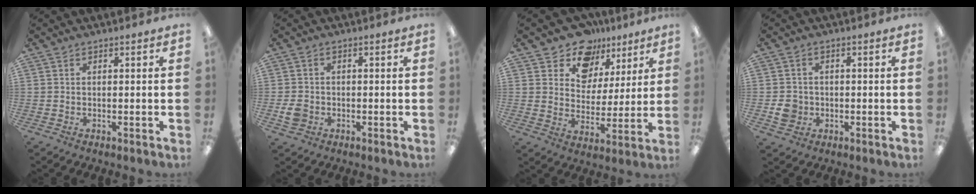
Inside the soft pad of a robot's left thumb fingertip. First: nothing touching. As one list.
[{"total": 3.3, "force": [-0.9, 2.8, 1.6], "torque": [-0.031, 0.005, -0.016]}, {"total": 11.9, "force": [9.1, 7.5, 1.9], "torque": [-0.046, -0.066, 0.172]}, {"total": 4.4, "force": [-0.8, 4.0, 1.6], "torque": [-0.011, 0.004, -0.013]}]